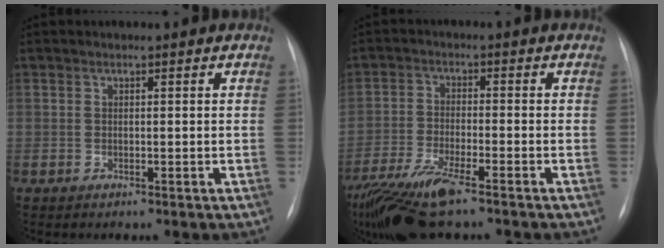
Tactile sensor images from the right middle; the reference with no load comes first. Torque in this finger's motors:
{"motor_torque": [1.05, -1.03, 0.53, 0.12]}